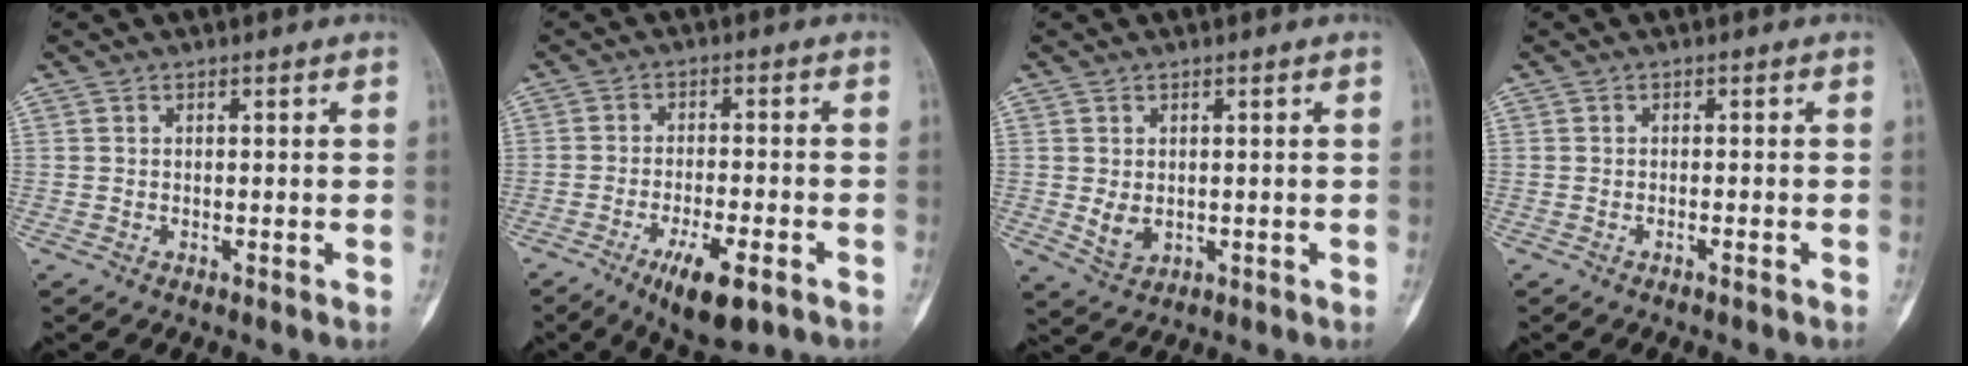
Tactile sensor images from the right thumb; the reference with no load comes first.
{"total": 9.1, "force": [-4.9, 2.8, 7.2], "torque": [-0.123, 0.007, -0.072]}
{"total": 3.4, "force": [0.0, 2.5, 2.3], "torque": [-0.035, -0.007, 0.012]}
{"total": 0.9, "force": [-0.7, 0.1, 0.6], "torque": [-0.019, 0.005, -0.008]}